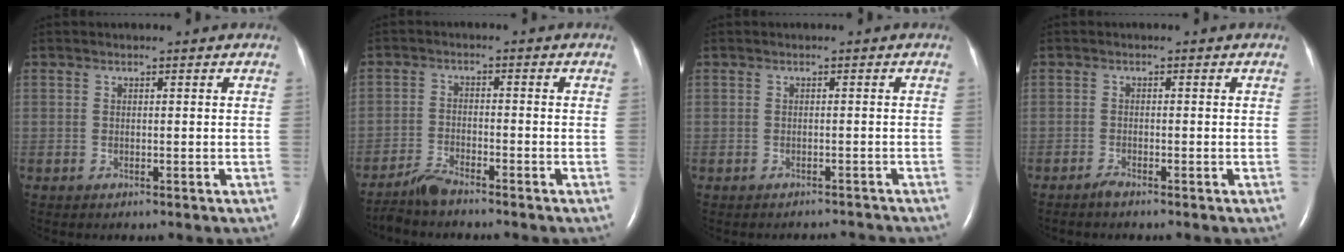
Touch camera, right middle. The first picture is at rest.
{"total": 3.8, "force": [-3.6, 0.0, 1.1], "torque": [-0.029, -0.018, -0.069]}
{"total": 3.4, "force": [-3.4, 0.5, 0.1], "torque": [0.001, -0.005, -0.037]}
{"total": 1.2, "force": [-1.1, -0.1, 0.4], "torque": [-0.015, -0.002, -0.022]}